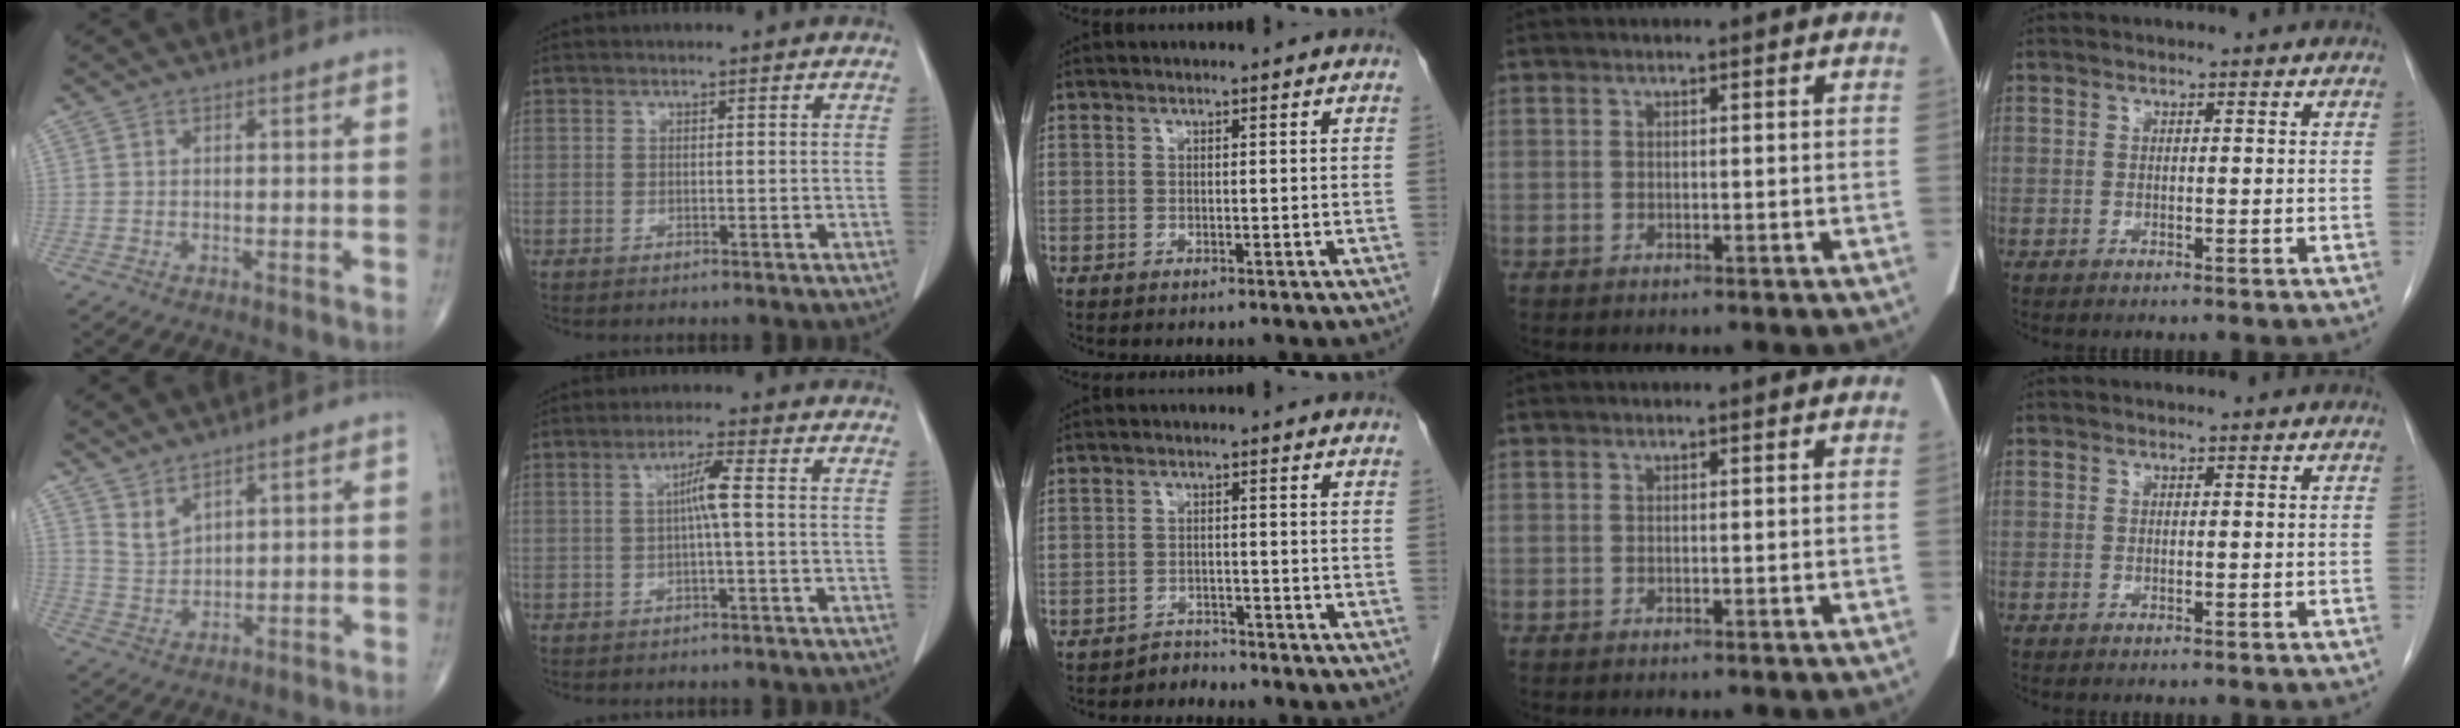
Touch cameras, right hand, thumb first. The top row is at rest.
{"thumb": {"total": 3.7, "force": [3.1, 1.1, 1.6], "torque": [-0.025, -0.030, 0.070]}, "index": {"total": 3.6, "force": [0.1, 0.0, 3.6], "torque": [-0.068, 0.008, 0.002]}, "middle": {"total": 2.0, "force": [-1.7, 0.4, -0.8], "torque": [0.019, -0.004, -0.030]}}